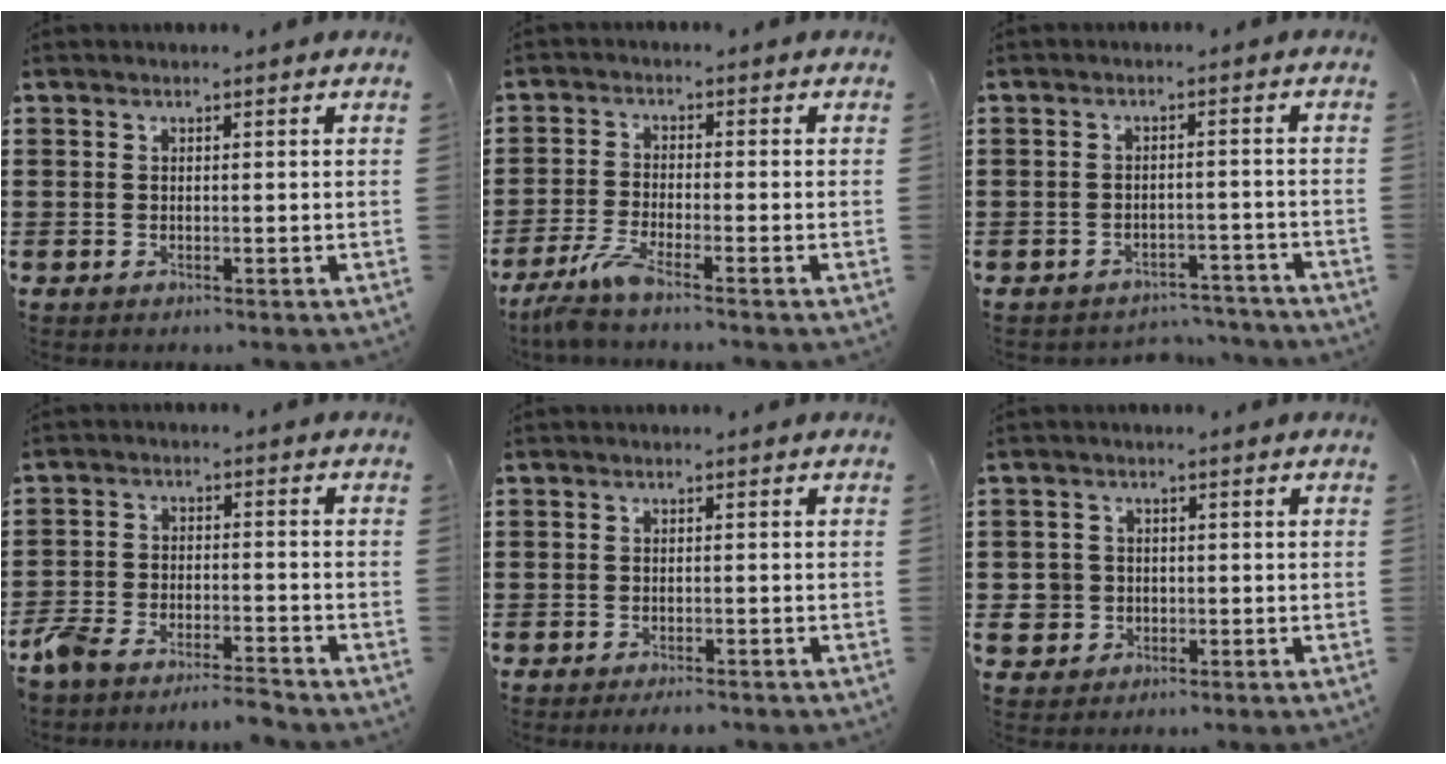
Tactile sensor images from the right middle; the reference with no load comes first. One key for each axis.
{"total": 4.7, "fx": -3.5, "fy": 0.1, "fz": 3.2, "tx": -0.081, "ty": -0.017, "tz": -0.070}
{"total": 3.0, "fx": -3.0, "fy": 0.3, "fz": 0.0, "tx": -0.007, "ty": -0.003, "tz": -0.063}
{"total": 5.6, "fx": -5.4, "fy": 0.4, "fz": 1.2, "tx": -0.049, "ty": -0.004, "tz": -0.114}
{"total": 1.5, "fx": -1.5, "fy": 0.2, "fz": 0.1, "tx": -0.007, "ty": -0.001, "tz": -0.030}
{"total": 3.5, "fx": -0.8, "fy": 3.3, "fz": 0.7, "tx": -0.034, "ty": 0.001, "tz": -0.020}